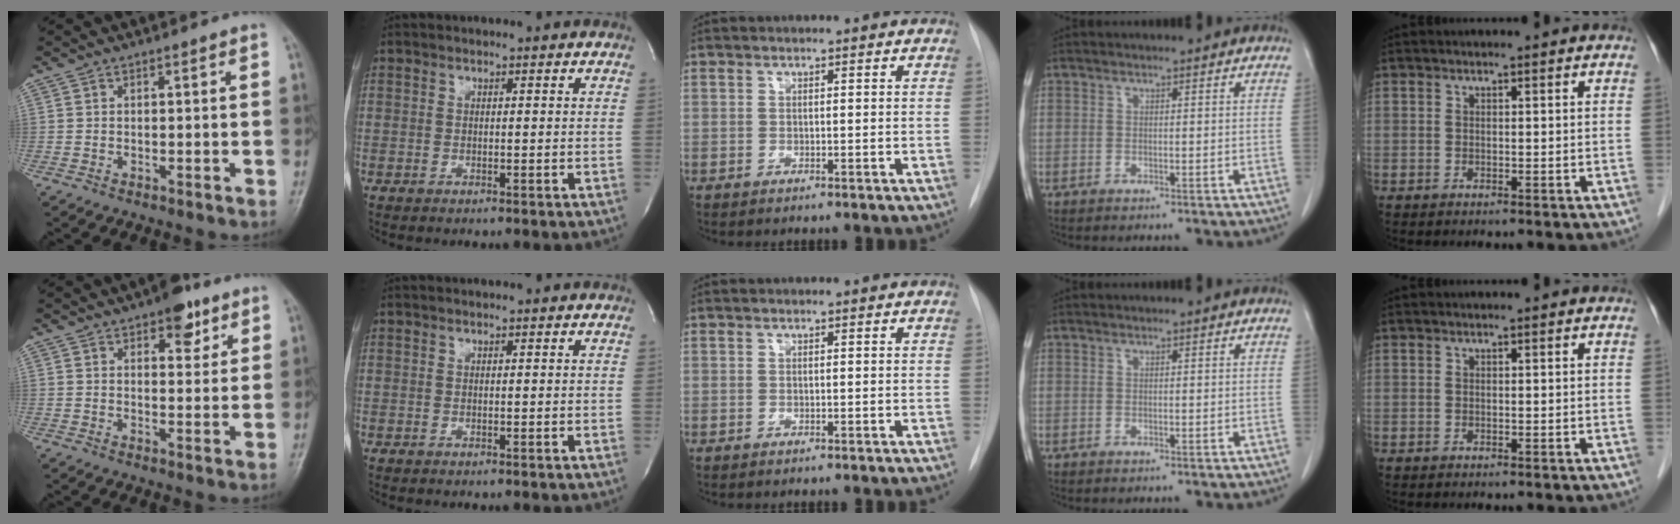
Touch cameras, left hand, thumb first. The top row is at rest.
{"thumb": {"total": 6.7, "force": [4.0, 3.2, 4.4], "torque": [-0.032, -0.017, 0.051]}}